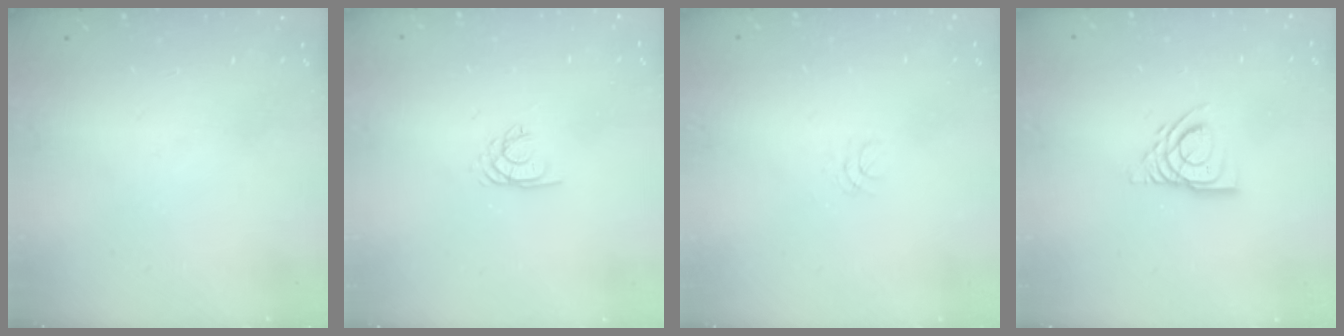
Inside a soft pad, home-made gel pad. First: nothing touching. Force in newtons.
{"total": 1.8, "press": 1.8, "slide": 0.2}
{"total": 1.1, "press": 1.1, "slide": 0.1}
{"total": 9.4, "press": 9.4, "slide": 1.1}